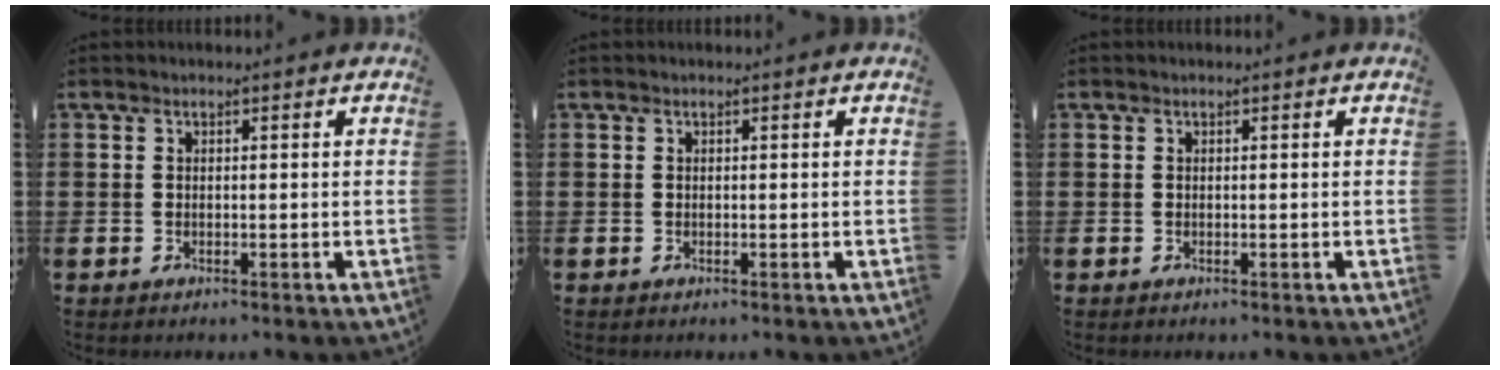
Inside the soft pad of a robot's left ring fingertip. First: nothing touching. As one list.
[{"total": 0.0}, {"total": 0.0}]